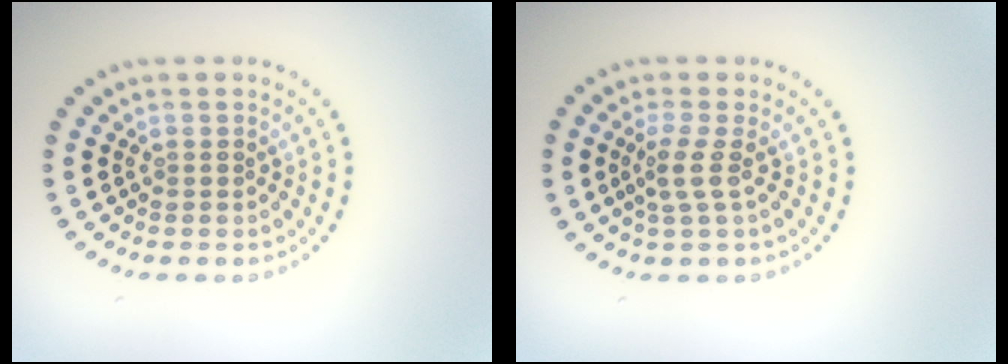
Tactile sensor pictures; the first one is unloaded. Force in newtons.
{"total": 2.0, "press": 1.5, "slide": 1.4}